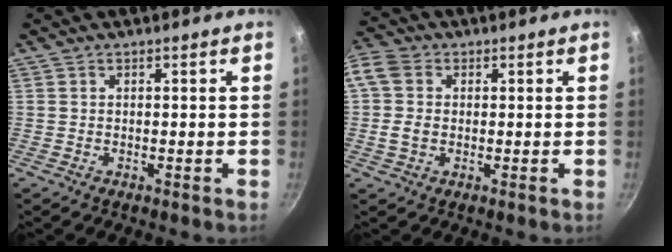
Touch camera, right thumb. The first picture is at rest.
{"total": 8.4, "force": [0.4, 6.7, 5.0], "torque": [-0.100, 0.011, -0.005]}